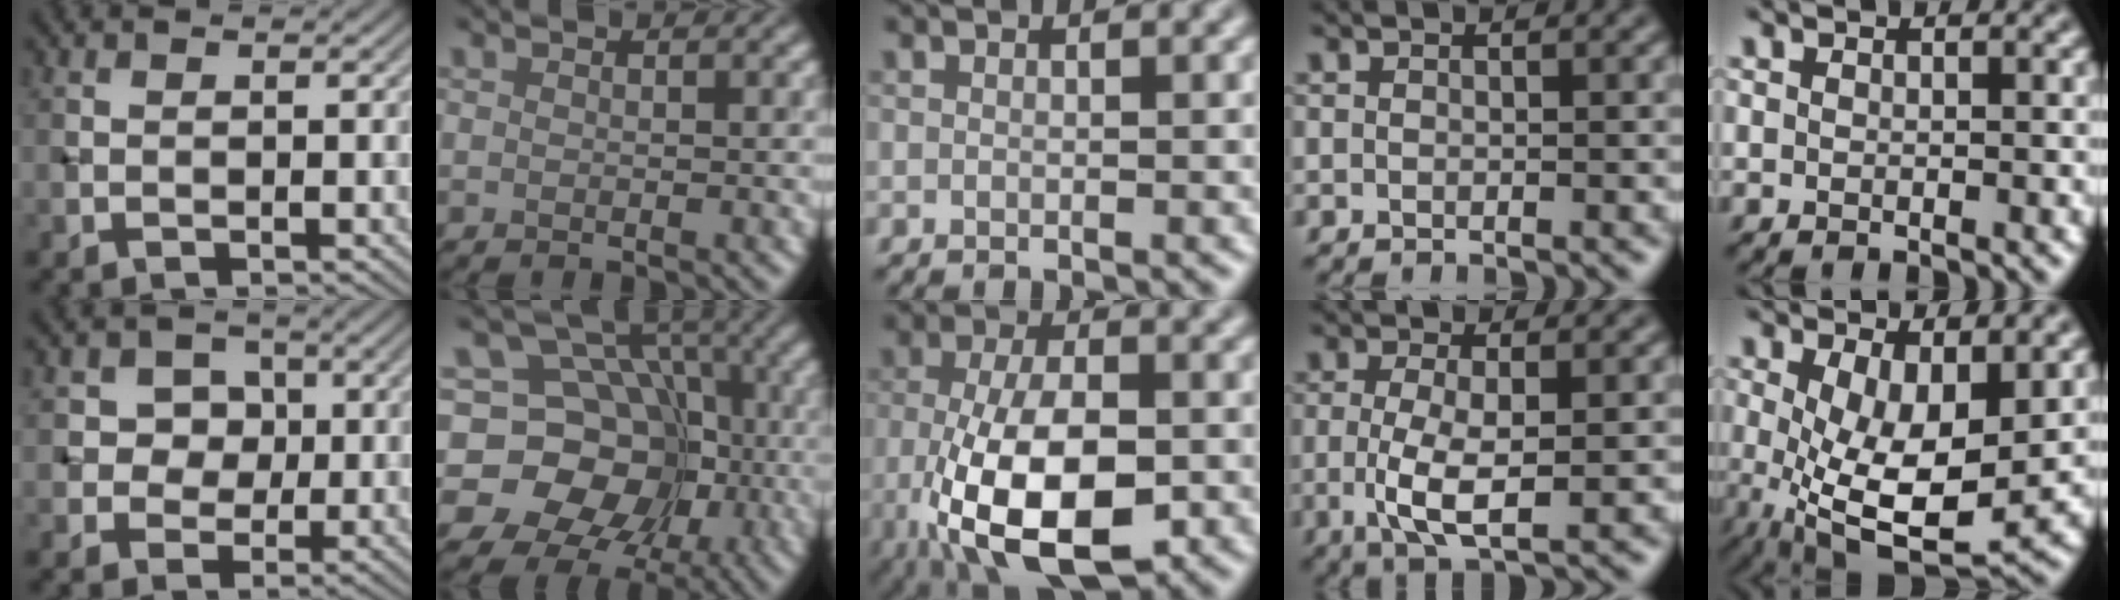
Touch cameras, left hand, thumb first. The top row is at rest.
{"thumb": {"total": 5.2, "force": [1.0, 4.8, 1.9], "torque": [-0.029, 0.008, 0.005]}, "index": {"total": 14.4, "force": [-2.1, 12.9, 6.0], "torque": [-0.098, 0.041, -0.063]}, "middle": {"total": 10.5, "force": [-3.5, 4.9, 8.6], "torque": [-0.178, -0.015, -0.059]}, "ring": {"total": 4.3, "force": [-0.5, 1.3, 4.0], "torque": [-0.089, -0.009, -0.009]}, "little": {"total": 8.9, "force": [-0.7, 4.1, 7.8], "torque": [-0.160, -0.020, 0.003]}}